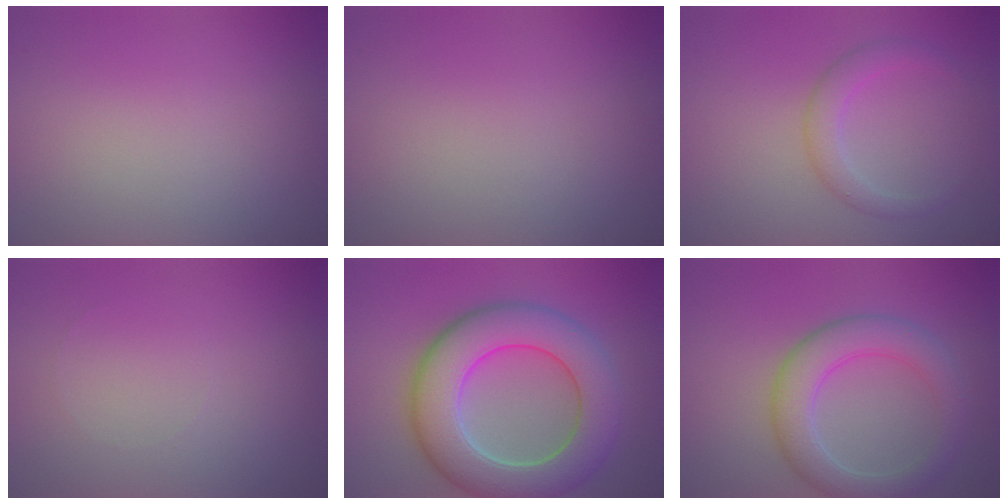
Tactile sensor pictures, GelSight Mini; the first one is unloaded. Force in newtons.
{"total": 0.0}
{"total": 2.2, "press": 2.2, "slide": 0.1}
{"total": 0.0}
{"total": 9.8, "press": 9.7, "slide": 0.7}
{"total": 5.0, "press": 5.0, "slide": 0.5}